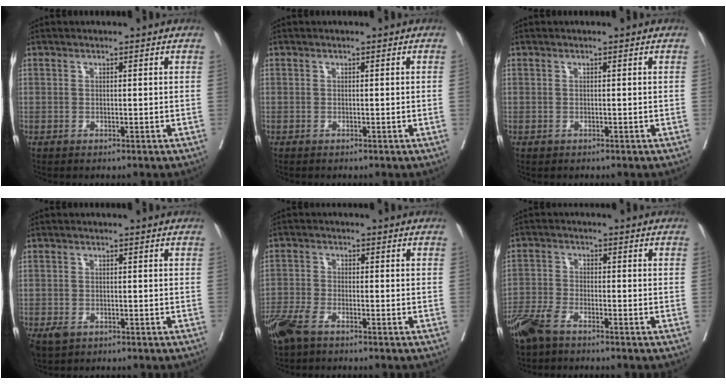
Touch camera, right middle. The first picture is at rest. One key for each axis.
{"total": 0.0}
{"total": 0.0}
{"total": 2.7, "fx": -1.5, "fy": 1.7, "fz": 1.4, "tx": -0.029, "ty": -0.004, "tz": -0.017}
{"total": 6.4, "fx": -4.8, "fy": 2.0, "fz": 3.8, "tx": -0.086, "ty": -0.012, "tz": -0.094}
{"total": 6.4, "fx": -4.8, "fy": 1.7, "fz": 3.9, "tx": -0.090, "ty": -0.013, "tz": -0.096}